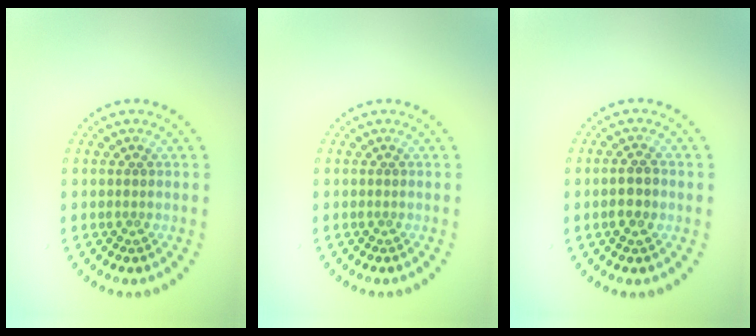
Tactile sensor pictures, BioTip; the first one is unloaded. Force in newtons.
{"total": 0.0}
{"total": 2.0, "press": 2.0, "slide": 0.4}